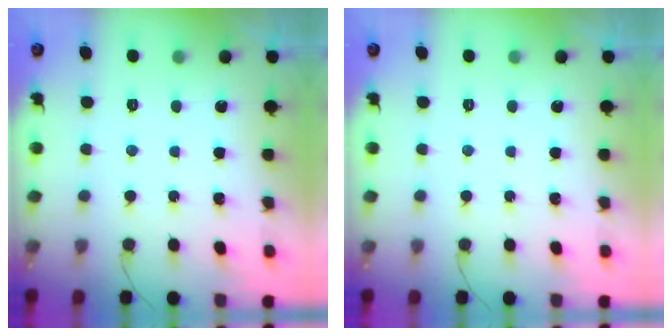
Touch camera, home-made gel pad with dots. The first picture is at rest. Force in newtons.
{"total": 0.0}